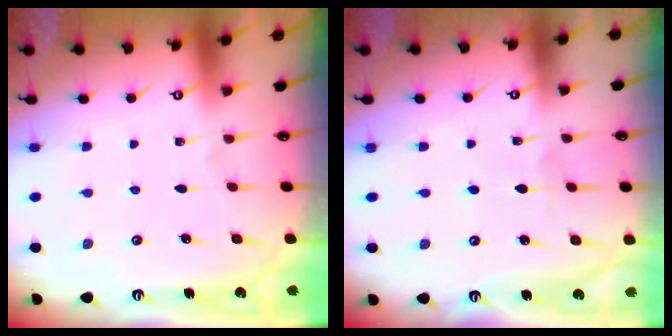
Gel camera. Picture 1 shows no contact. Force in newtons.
{"total": 2.5, "press": 2.5, "slide": 0.4}